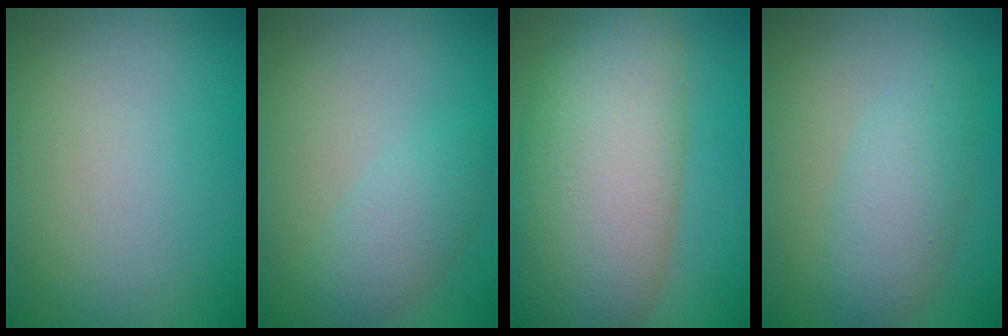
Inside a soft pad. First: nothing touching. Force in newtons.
{"total": 2.5, "press": 2.5, "slide": 0.1}
{"total": 11.6, "press": 11.6, "slide": 0.8}
{"total": 3.8, "press": 3.8, "slide": 0.1}